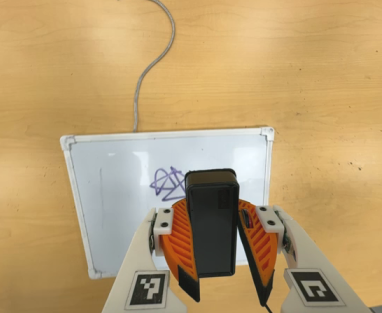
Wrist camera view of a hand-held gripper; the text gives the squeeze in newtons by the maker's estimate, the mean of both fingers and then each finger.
{"total": 9.7, "left": 10.0, "right": 9.3}